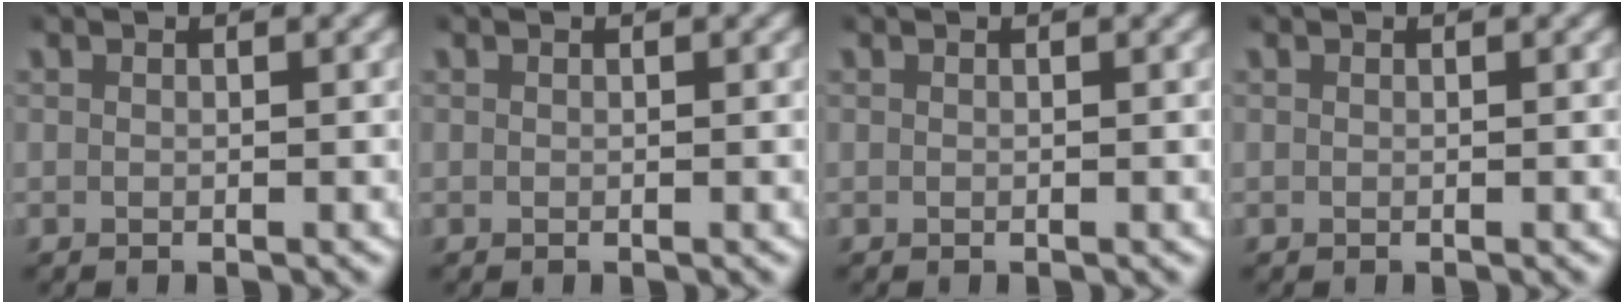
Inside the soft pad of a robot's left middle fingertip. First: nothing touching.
{"total": 0.0}
{"total": 0.0}
{"total": 0.0}